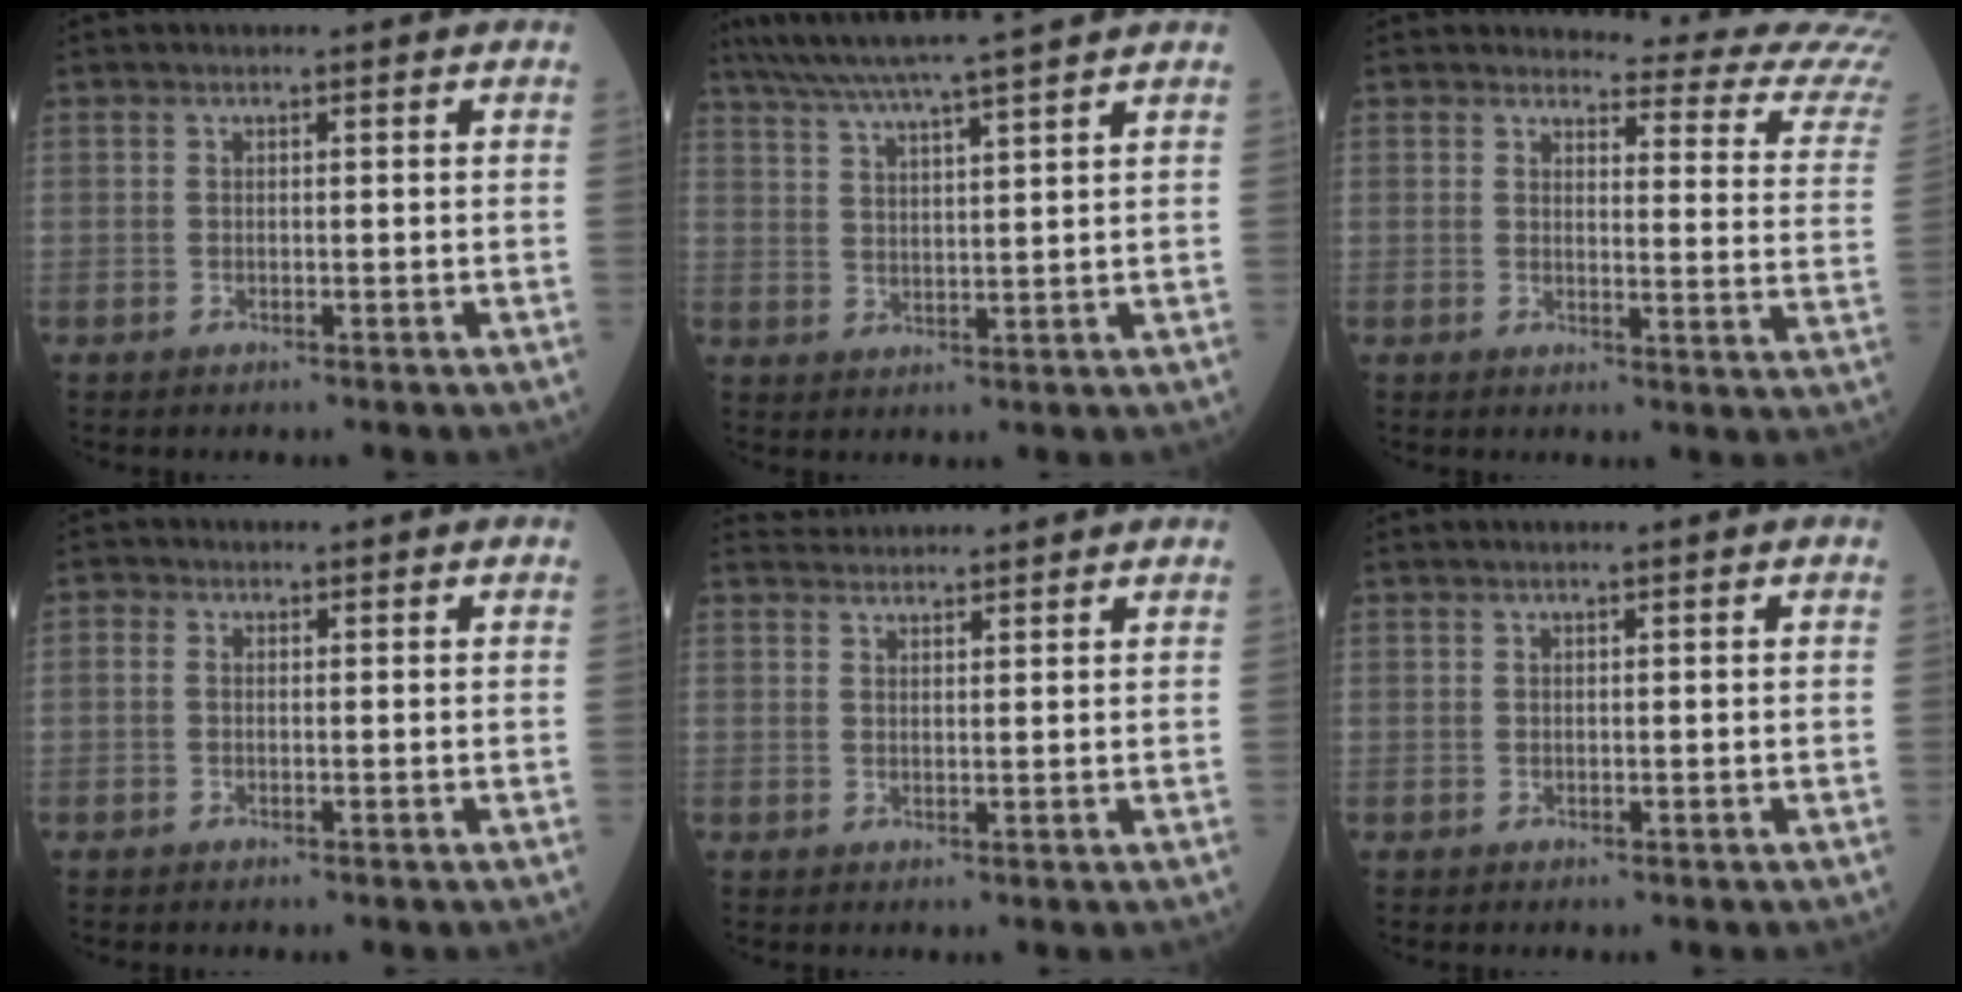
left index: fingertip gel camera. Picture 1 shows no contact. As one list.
[{"total": 12.7, "force": [10.8, -0.9, 6.6], "torque": [-0.116, 0.025, 0.167]}, {"total": 14.2, "force": [14.1, 0.5, 1.8], "torque": [0.001, -0.112, 0.123]}, {"total": 0.8, "force": [0.0, 0.6, 0.5], "torque": [-0.015, 0.000, -0.005]}, {"total": 4.8, "force": [4.8, 0.3, 0.4], "torque": [-0.013, 0.035, 0.074]}, {"total": 0.6, "force": [0.5, -0.1, 0.3], "torque": [-0.007, 0.007, 0.011]}]